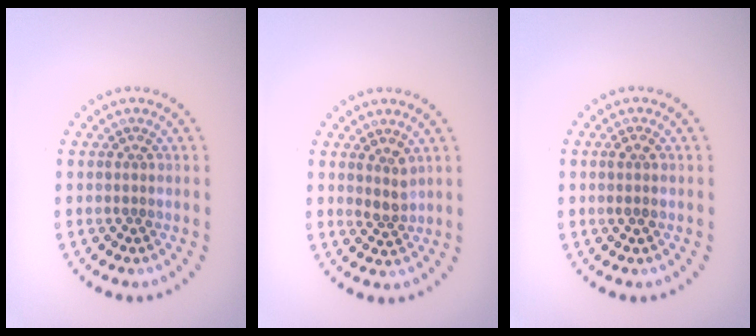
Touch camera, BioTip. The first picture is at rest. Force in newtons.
{"total": 1.7, "press": 1.3, "slide": 1.1}
{"total": 1.1, "press": 1.0, "slide": 0.5}